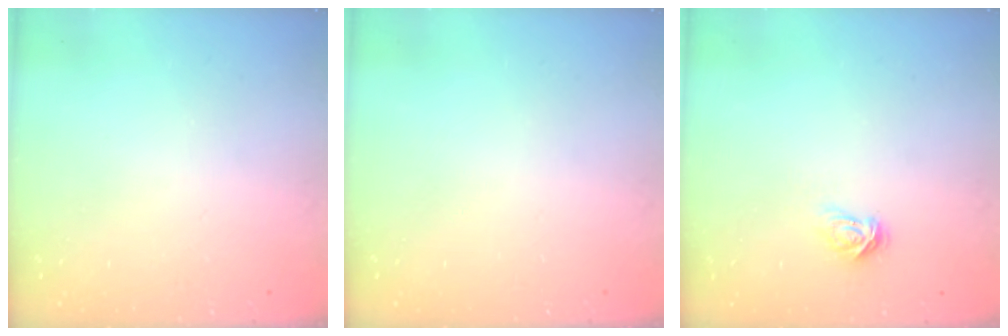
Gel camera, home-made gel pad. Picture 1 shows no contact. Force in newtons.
{"total": 0.0}
{"total": 3.9, "press": 3.8, "slide": 0.5}